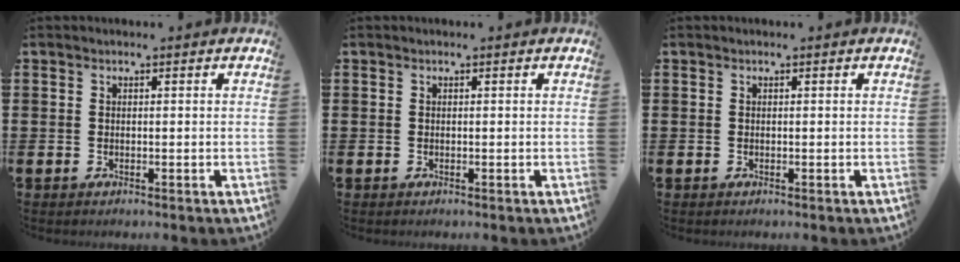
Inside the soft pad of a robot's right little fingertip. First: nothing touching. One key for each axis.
{"total": 0.0}
{"total": 0.0}